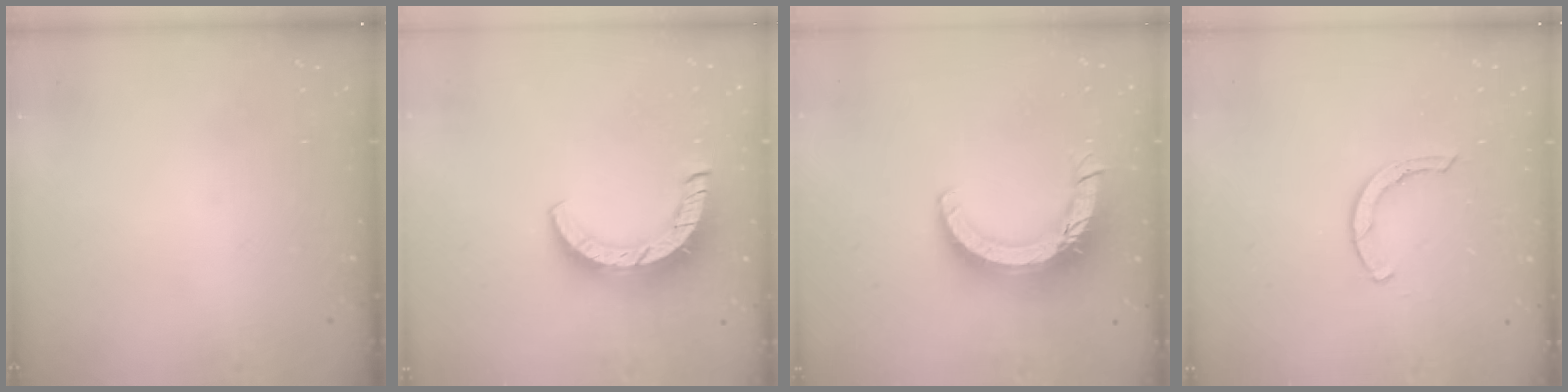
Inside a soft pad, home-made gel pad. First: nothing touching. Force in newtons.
{"total": 10.4, "press": 10.4, "slide": 1.1}
{"total": 13.9, "press": 13.8, "slide": 1.4}
{"total": 1.7, "press": 1.6, "slide": 0.3}